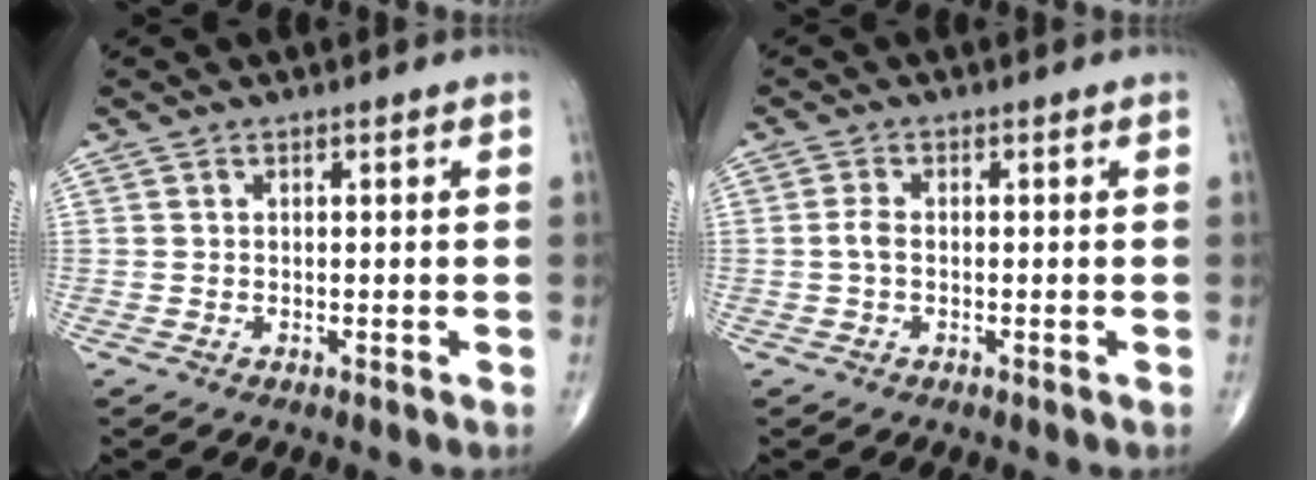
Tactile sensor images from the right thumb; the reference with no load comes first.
{"total": 1.8, "force": [-0.3, 0.9, 1.5], "torque": [-0.031, 0.001, -0.008]}